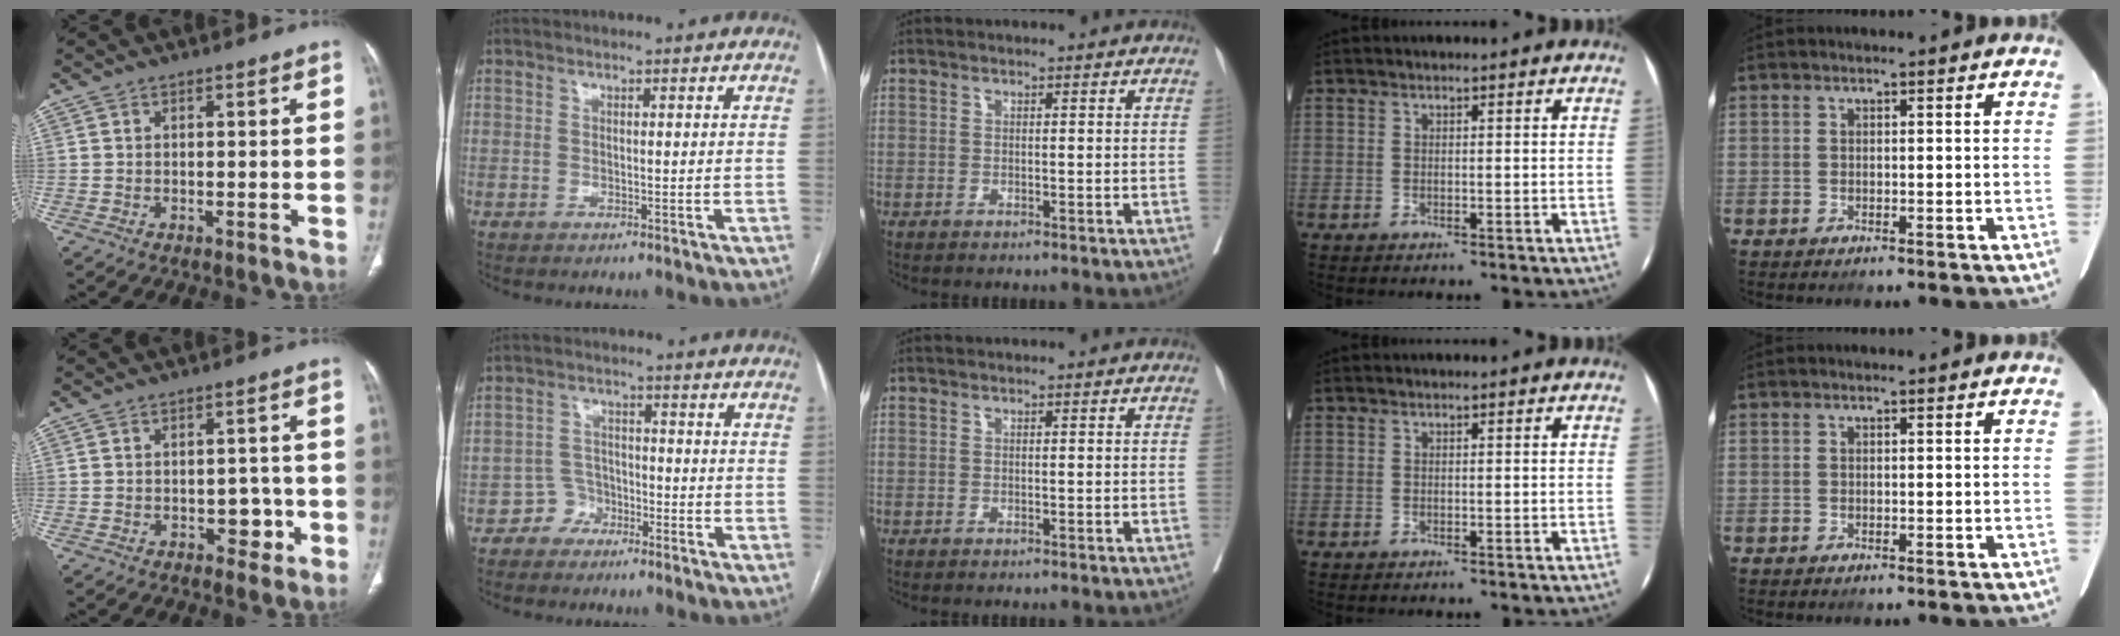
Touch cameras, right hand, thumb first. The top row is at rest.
{"thumb": {"total": 4.1, "force": [-1.6, 2.8, 2.6], "torque": [-0.012, 0.015, -0.020]}, "index": {"total": 3.5, "force": [-2.3, 2.6, -0.1], "torque": [0.007, 0.014, -0.045]}}